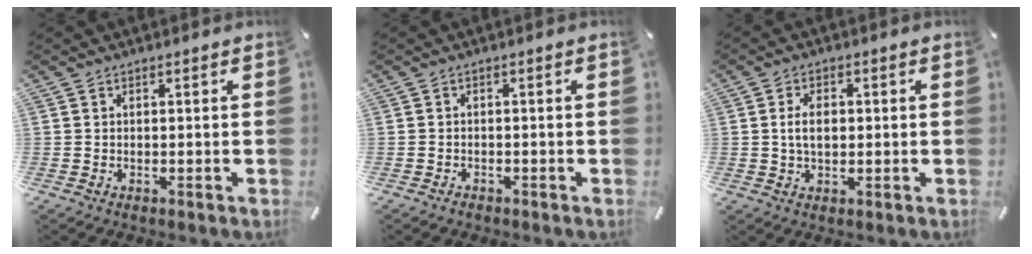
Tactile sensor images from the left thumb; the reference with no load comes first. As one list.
[{"total": 0.8, "force": [-0.7, 0.4, 0.1], "torque": [-0.002, 0.004, -0.017]}, {"total": 5.0, "force": [0.2, 3.0, 4.0], "torque": [-0.079, 0.002, -0.001]}]